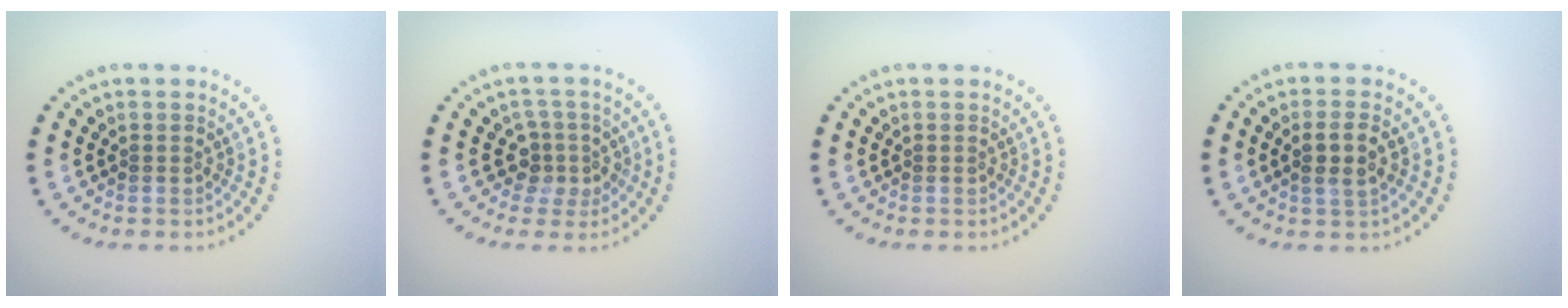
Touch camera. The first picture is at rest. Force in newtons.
{"total": 2.6, "press": 2.0, "slide": 1.8}
{"total": 0.0}
{"total": 2.3, "press": 2.2, "slide": 0.8}